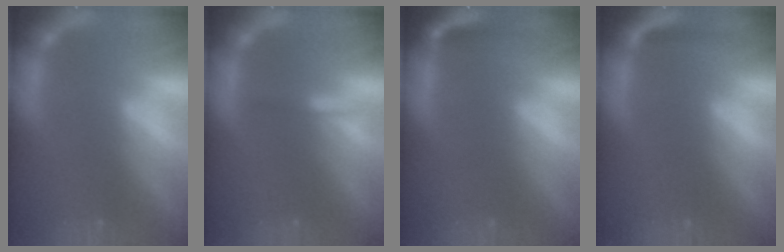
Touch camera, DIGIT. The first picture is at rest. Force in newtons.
{"total": 0.9}
{"total": 4.0}
{"total": 1.9}